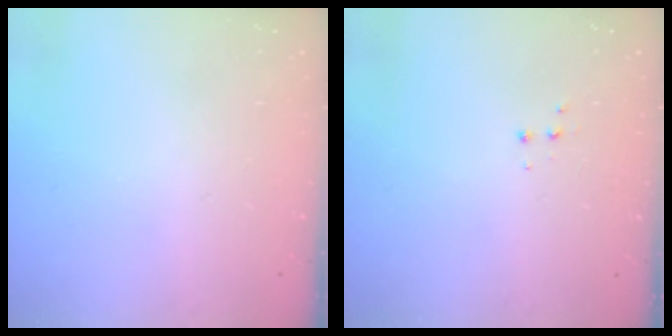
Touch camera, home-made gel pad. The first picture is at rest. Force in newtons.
{"total": 3.3, "press": 3.2, "slide": 0.4}